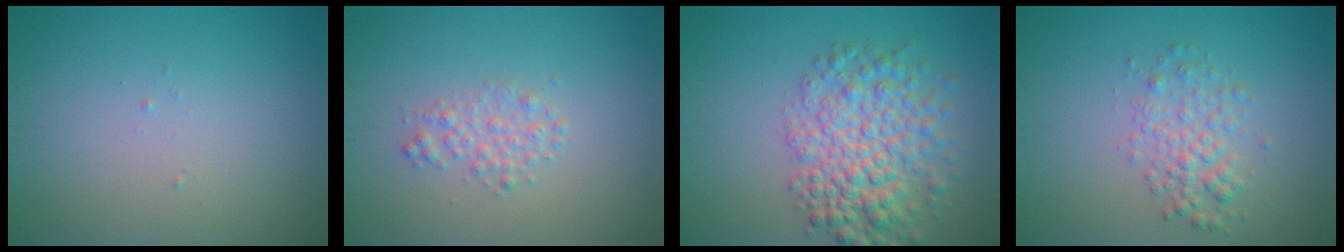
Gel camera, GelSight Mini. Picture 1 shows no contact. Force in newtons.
{"total": 1.7, "press": 1.7, "slide": 0.0}
{"total": 6.5, "press": 6.5, "slide": 0.2}
{"total": 2.6, "press": 2.6, "slide": 0.1}